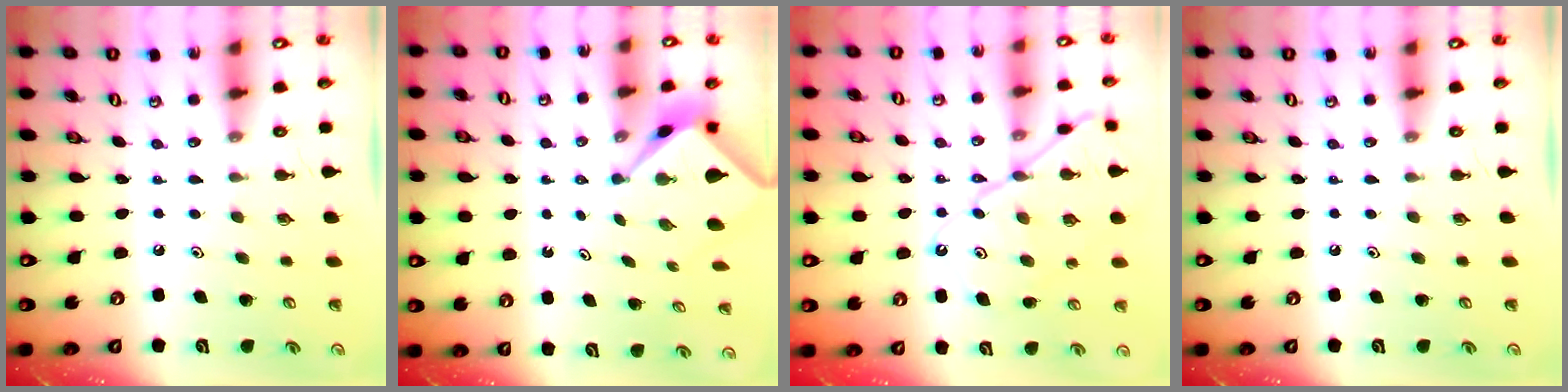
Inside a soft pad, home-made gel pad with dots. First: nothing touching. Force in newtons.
{"total": 2.4, "press": 2.3, "slide": 0.3}
{"total": 14.1, "press": 14.0, "slide": 1.4}
{"total": 0.0}